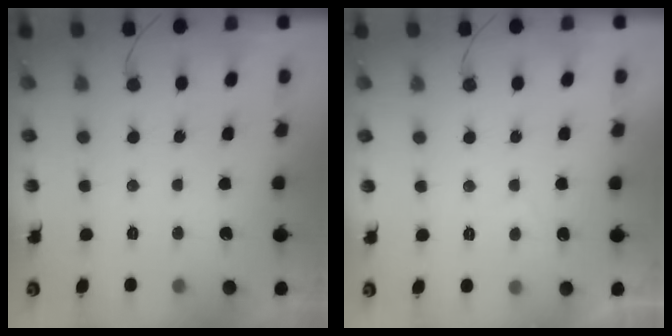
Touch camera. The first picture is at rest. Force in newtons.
{"total": 1.1, "press": 0.9, "slide": 0.6}